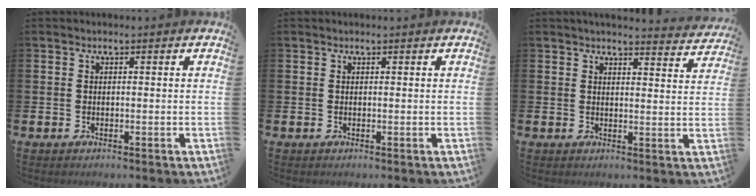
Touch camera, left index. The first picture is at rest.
{"total": 0.0}
{"total": 3.7, "force": [3.7, 0.1, 0.3], "torque": [-0.004, -0.024, 0.065]}